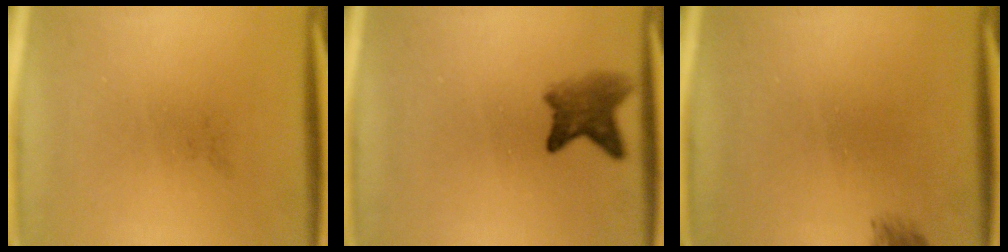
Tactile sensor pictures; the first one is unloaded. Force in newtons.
{"total": 4.2}
{"total": 1.2}